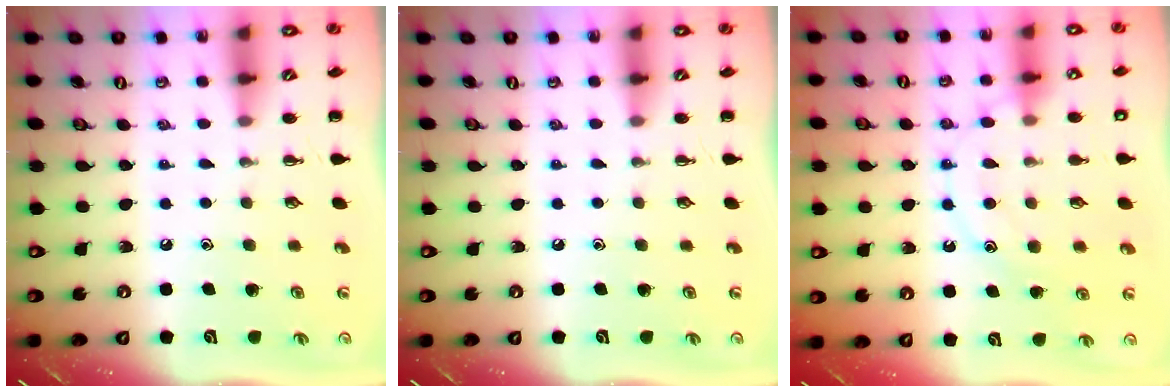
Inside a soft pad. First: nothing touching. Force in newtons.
{"total": 0.0}
{"total": 13.9, "press": 13.9, "slide": 0.7}